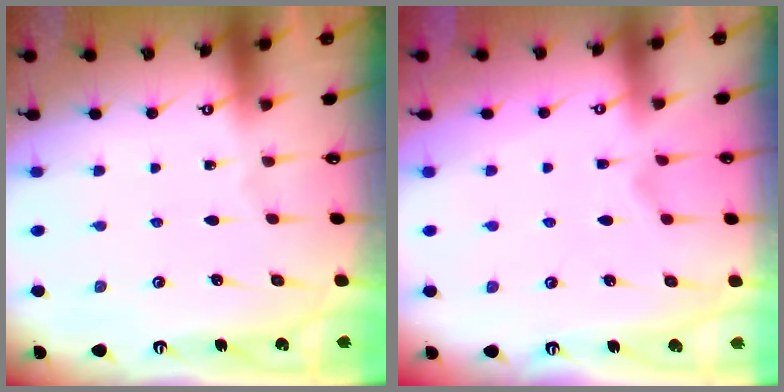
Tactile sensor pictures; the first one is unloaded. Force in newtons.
{"total": 1.3, "press": 0.7, "slide": 1.1}